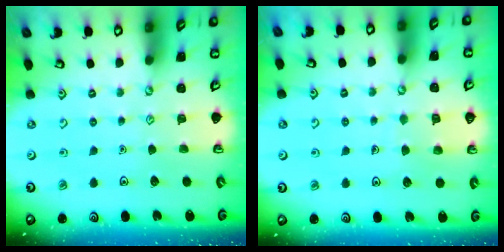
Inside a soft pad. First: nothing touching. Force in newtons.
{"total": 5.6, "press": 5.6, "slide": 0.5}